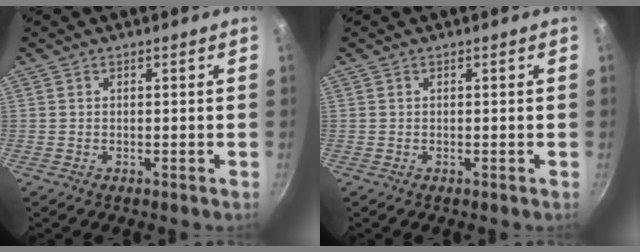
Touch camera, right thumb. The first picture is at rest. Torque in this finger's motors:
{"motor_torque": [-0.08, 0.08, -0.01, 0.10, 0.00]}